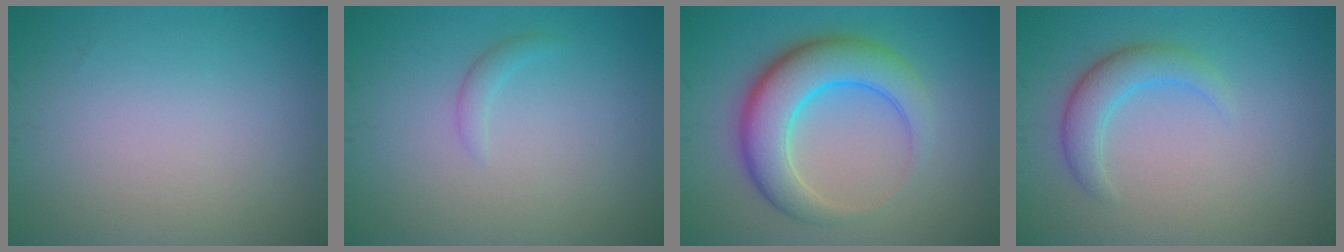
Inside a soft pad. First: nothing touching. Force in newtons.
{"total": 1.0, "press": 0.9, "slide": 0.2}
{"total": 7.1, "press": 7.1, "slide": 0.1}
{"total": 2.9, "press": 2.9, "slide": 0.1}